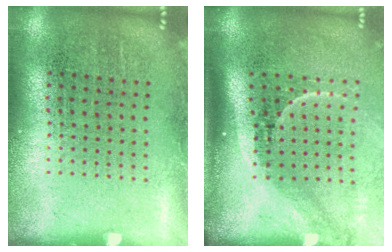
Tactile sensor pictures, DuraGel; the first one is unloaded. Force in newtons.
{"total": 2.2, "press": 1.4, "slide": 1.7}